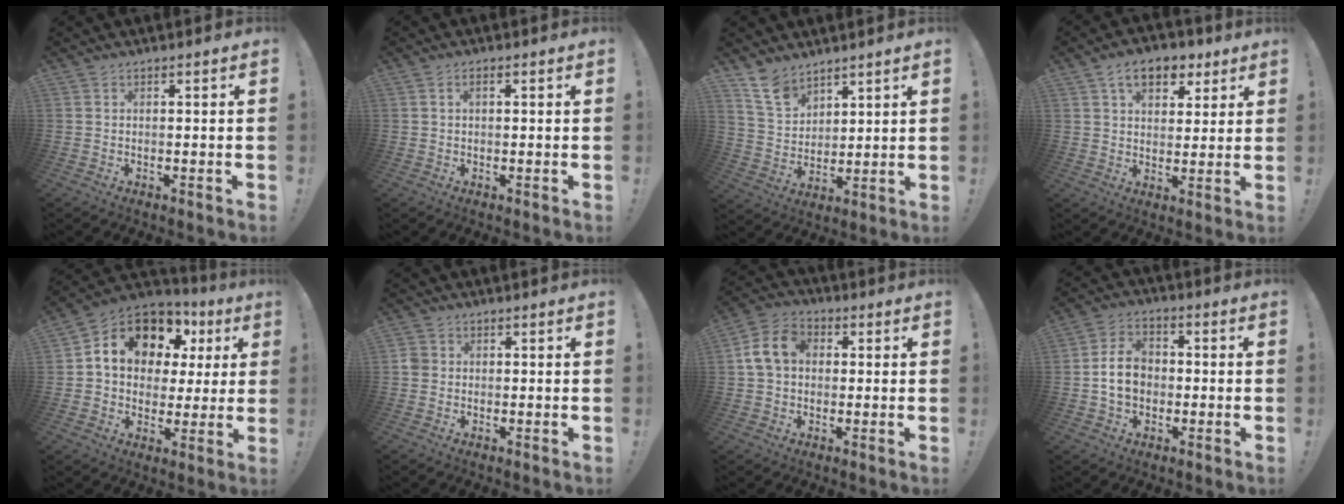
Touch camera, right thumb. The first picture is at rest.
{"total": 1.4, "force": [0.4, 0.6, 1.2], "torque": [-0.017, 0.001, 0.005]}
{"total": 10.1, "force": [7.8, 5.4, 3.4], "torque": [-0.071, -0.049, 0.154]}
{"total": 10.8, "force": [5.5, 7.0, 6.1], "torque": [-0.085, -0.016, 0.103]}
{"total": 13.9, "force": [6.7, 9.9, 7.1], "torque": [-0.114, -0.041, 0.125]}
{"total": 2.5, "force": [-0.2, 2.3, 1.0], "torque": [-0.024, 0.011, 0.000]}
{"total": 10.3, "force": [1.8, 7.9, 6.4], "torque": [-0.114, 0.019, 0.039]}
{"total": 10.2, "force": [-0.9, 8.0, 6.3], "torque": [-0.109, 0.017, -0.013]}